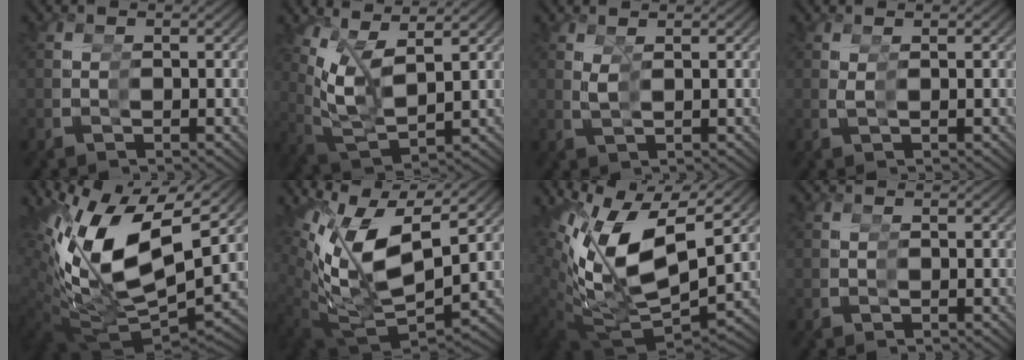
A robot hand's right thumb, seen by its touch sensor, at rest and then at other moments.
{"total": 8.1, "force": [2.0, 5.0, 6.0], "torque": [-0.141, -0.028, 0.049]}
{"total": 1.4, "force": [1.3, -0.2, 0.6], "torque": [-0.016, 0.000, 0.028]}
{"total": 0.9, "force": [0.7, -0.5, 0.1], "torque": [-0.005, 0.002, 0.017]}
{"total": 15.3, "force": [0.3, 9.8, 11.7], "torque": [-0.243, -0.039, 0.025]}
{"total": 12.6, "force": [1.0, 8.0, 9.6], "torque": [-0.204, -0.040, 0.033]}
{"total": 13.9, "force": [0.8, 9.0, 10.6], "torque": [-0.223, -0.039, 0.028]}
{"total": 0.0}